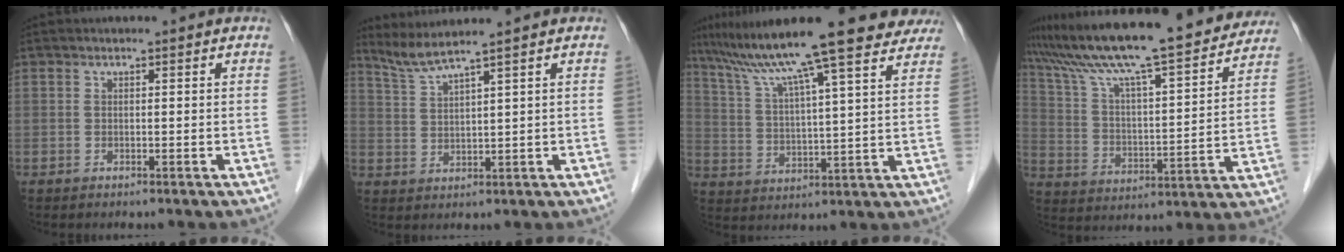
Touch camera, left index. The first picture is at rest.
{"total": 4.4, "force": [3.8, -1.6, 1.5], "torque": [-0.041, -0.003, 0.086]}
{"total": 22.4, "force": [18.3, 1.5, 12.9], "torque": [-0.212, 0.022, 0.265]}
{"total": 25.0, "force": [22.0, 2.1, 11.7], "torque": [-0.201, -0.004, 0.326]}